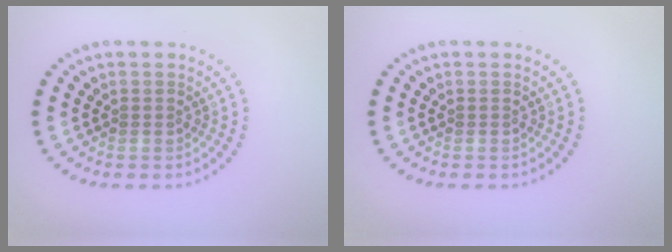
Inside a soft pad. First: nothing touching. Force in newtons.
{"total": 0.0}